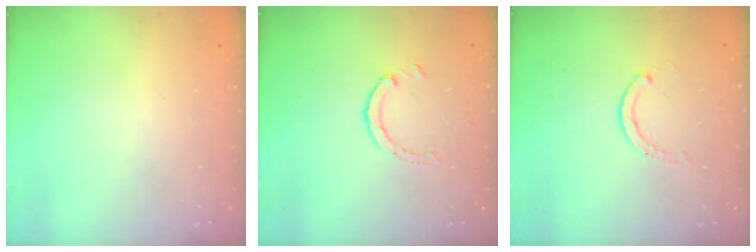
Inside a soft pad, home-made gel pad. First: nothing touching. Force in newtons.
{"total": 2.6, "press": 2.6, "slide": 0.4}
{"total": 2.3, "press": 2.3, "slide": 0.3}